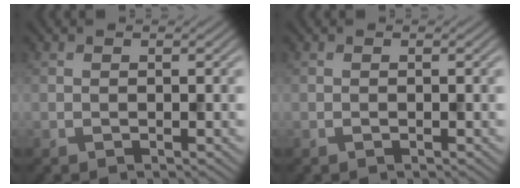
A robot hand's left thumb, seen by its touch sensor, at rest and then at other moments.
{"total": 0.0}